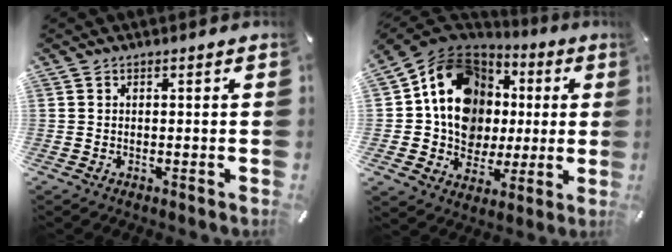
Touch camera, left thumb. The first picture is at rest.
{"total": 15.7, "force": [3.8, 13.8, 6.6], "torque": [-0.110, -0.029, 0.086]}